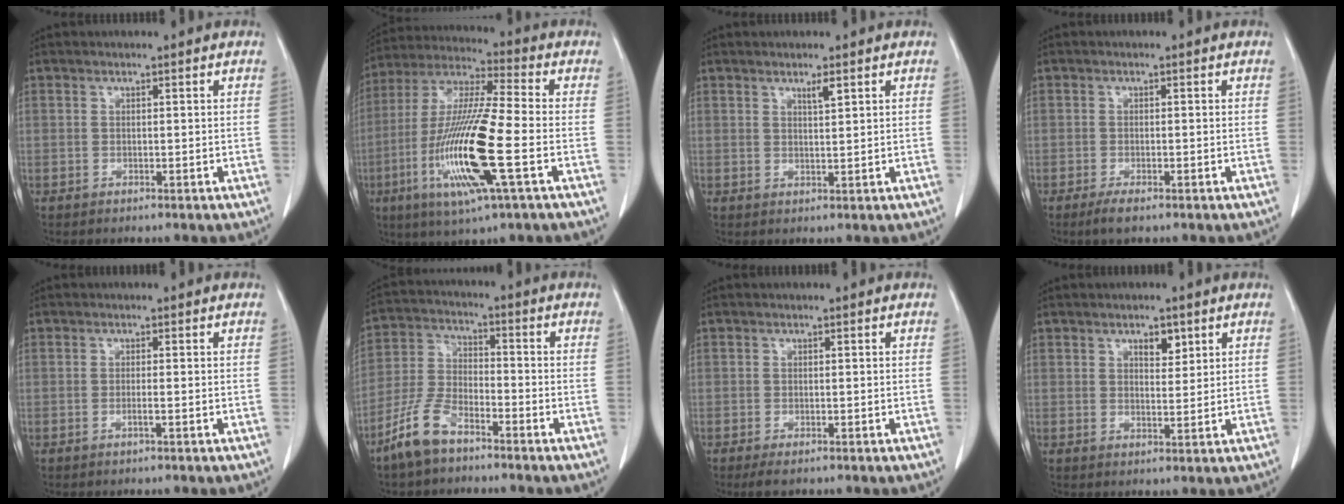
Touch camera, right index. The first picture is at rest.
{"total": 17.8, "force": [-5.1, 1.0, 17.1], "torque": [-0.354, -0.019, -0.097]}
{"total": 1.6, "force": [1.1, 0.1, 1.2], "torque": [-0.024, -0.003, 0.019]}
{"total": 2.2, "force": [-1.5, 0.4, 1.5], "torque": [-0.034, -0.005, -0.027]}
{"total": 1.0, "force": [-0.5, -0.2, 0.9], "torque": [-0.016, 0.000, -0.008]}
{"total": 8.4, "force": [-6.1, 3.2, 4.8], "torque": [-0.120, -0.005, -0.127]}
{"total": 2.0, "force": [-1.5, 0.5, 1.2], "torque": [-0.024, -0.006, -0.021]}
{"total": 3.0, "force": [1.7, 1.3, 2.1], "torque": [-0.031, -0.003, 0.028]}